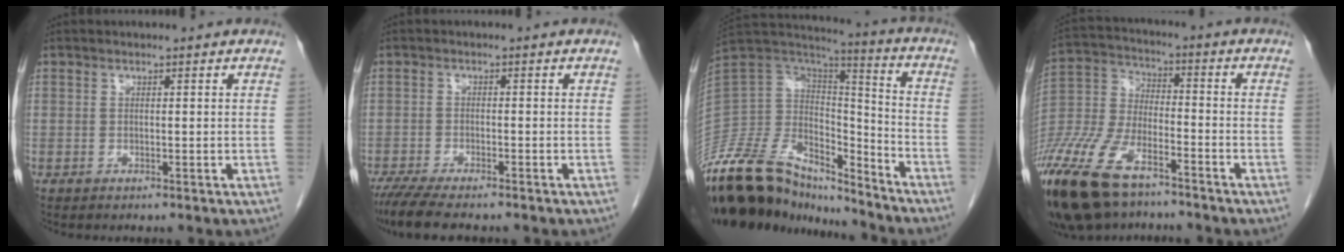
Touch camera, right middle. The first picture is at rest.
{"total": 8.1, "force": [-6.7, 1.3, 4.4], "torque": [-0.074, -0.019, -0.109]}
{"total": 25.2, "force": [-21.5, 8.7, 9.8], "torque": [-0.238, 0.014, -0.374]}
{"total": 20.6, "force": [-14.5, 7.8, 12.4], "torque": [-0.323, -0.037, -0.274]}